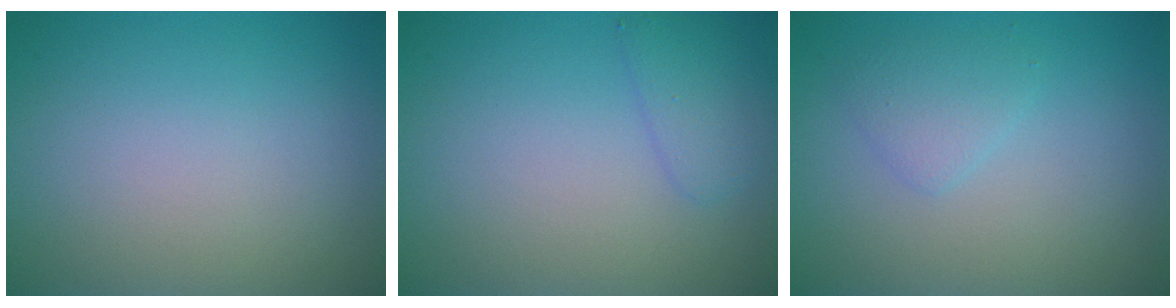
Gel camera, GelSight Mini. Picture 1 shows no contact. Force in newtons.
{"total": 1.7, "press": 1.7, "slide": 0.1}
{"total": 1.6, "press": 1.6, "slide": 0.1}